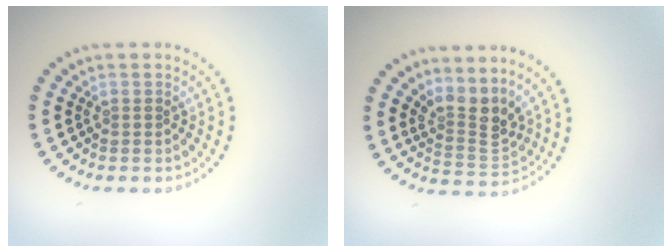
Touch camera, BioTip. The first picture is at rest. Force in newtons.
{"total": 3.1, "press": 2.2, "slide": 2.2}